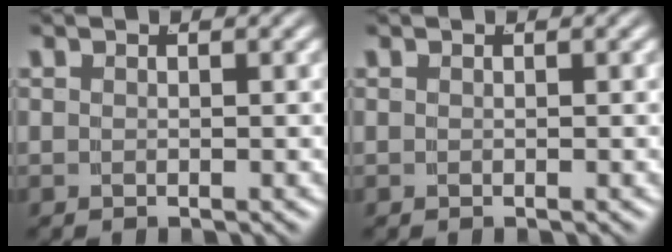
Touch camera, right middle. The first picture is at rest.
{"total": 0.0}